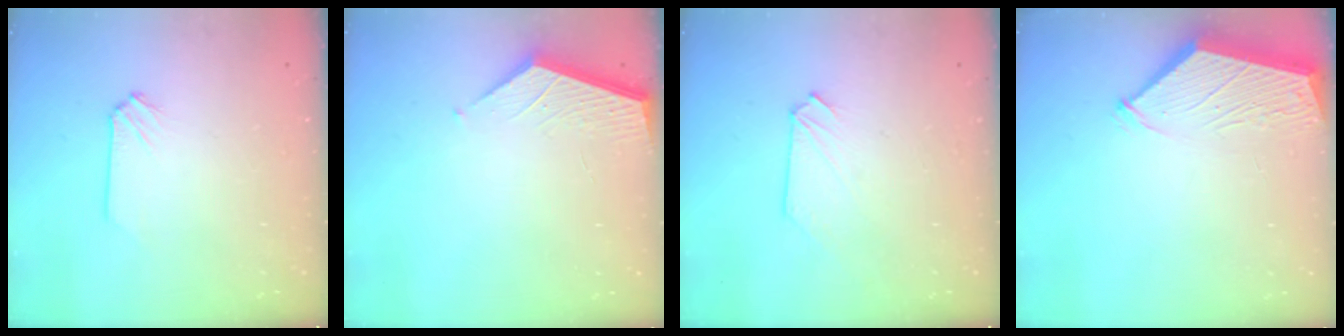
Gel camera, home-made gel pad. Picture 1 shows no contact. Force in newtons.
{"total": 2.1, "press": 2.1, "slide": 0.2}
{"total": 0.0}
{"total": 3.0, "press": 3.0, "slide": 0.4}